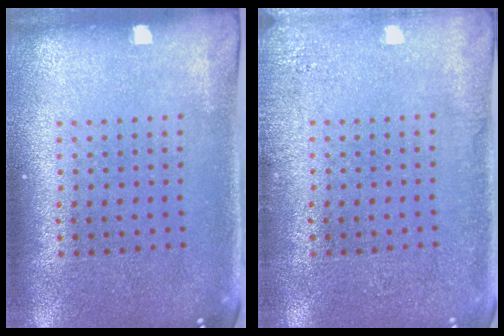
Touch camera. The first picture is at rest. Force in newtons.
{"total": 1.8, "press": 1.8, "slide": 0.3}